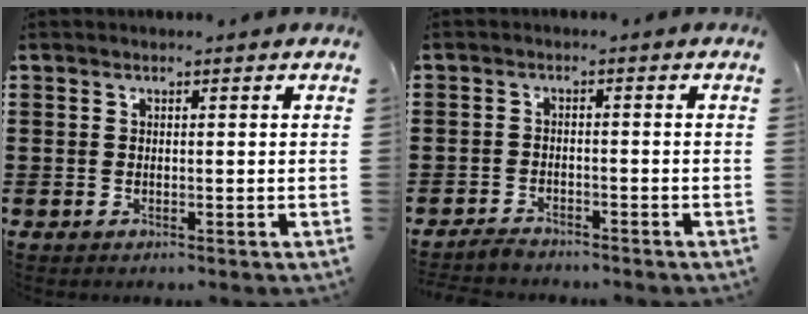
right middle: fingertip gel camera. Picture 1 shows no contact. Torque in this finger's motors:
{"motor_torque": [0.30, 0.29, 0.00, 0.03]}